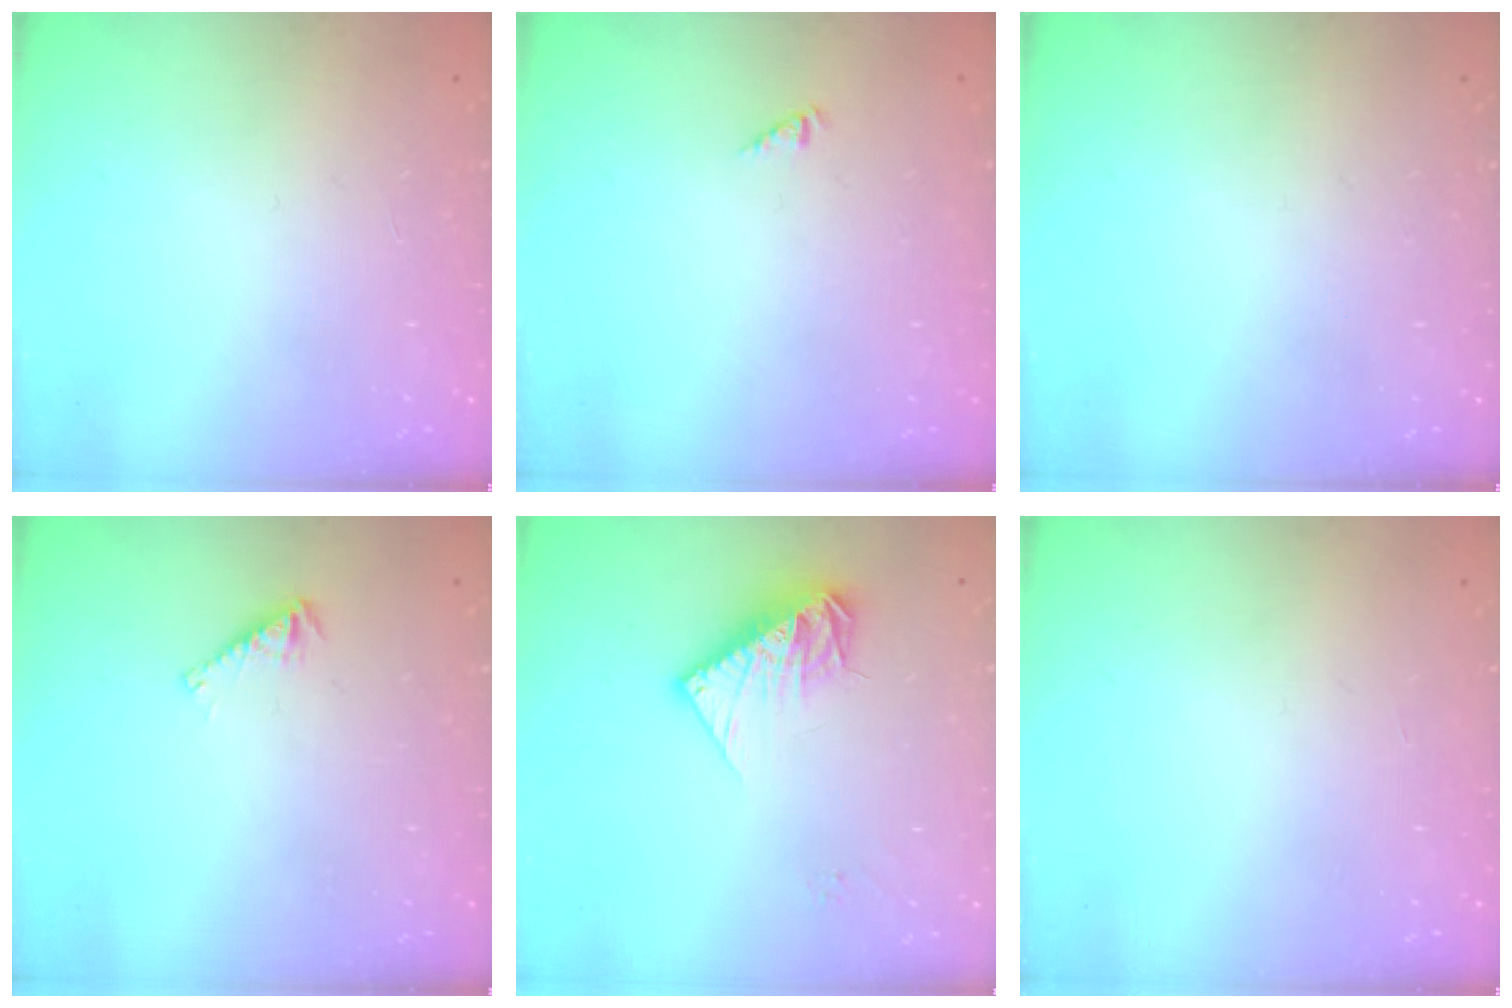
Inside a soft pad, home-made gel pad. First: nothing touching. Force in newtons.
{"total": 0.0}
{"total": 0.0}
{"total": 2.8, "press": 2.7, "slide": 0.5}
{"total": 10.4, "press": 10.4, "slide": 0.9}
{"total": 0.0}